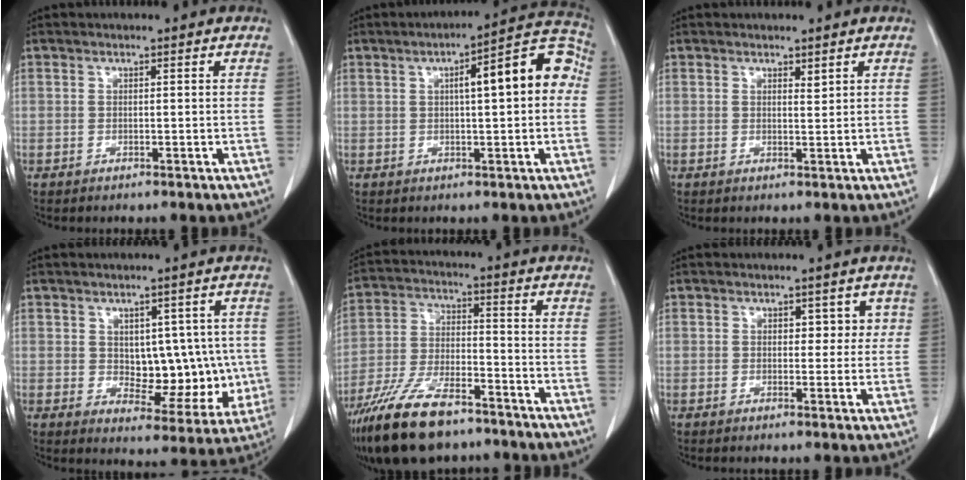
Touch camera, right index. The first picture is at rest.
{"total": 11.3, "force": [1.6, 2.4, 10.9], "torque": [-0.141, 0.041, 0.017]}
{"total": 0.9, "force": [0.7, 0.2, 0.5], "torque": [-0.011, -0.007, 0.012]}
{"total": 10.1, "force": [0.4, 6.1, 8.0], "torque": [-0.082, 0.012, 0.026]}
{"total": 15.1, "force": [-11.0, 4.8, 9.1], "torque": [-0.190, -0.018, -0.201]}
{"total": 3.0, "force": [1.1, 2.1, 2.0], "torque": [-0.008, 0.007, 0.012]}